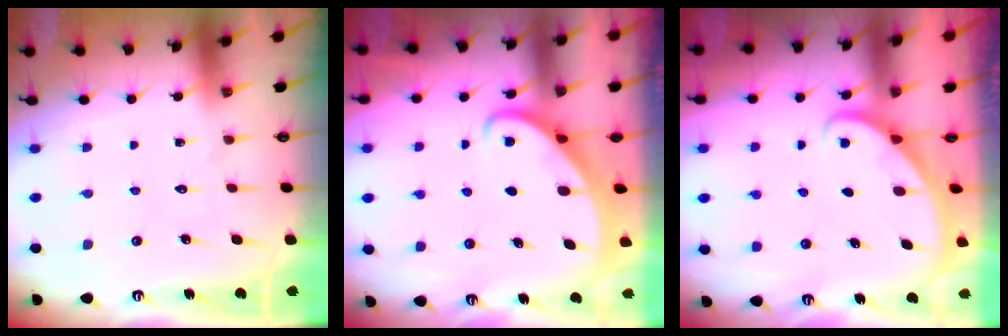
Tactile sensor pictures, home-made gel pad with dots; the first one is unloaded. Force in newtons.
{"total": 2.0, "press": 1.9, "slide": 0.2}
{"total": 1.9, "press": 1.9, "slide": 0.1}